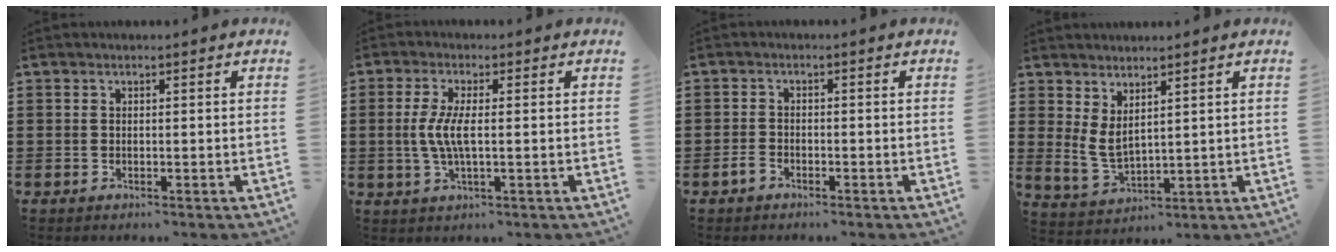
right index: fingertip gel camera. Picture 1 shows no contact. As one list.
[{"total": 4.9, "force": [-0.3, 1.2, 4.7], "torque": [-0.114, -0.009, -0.016]}, {"total": 1.8, "force": [-1.2, 1.0, 1.0], "torque": [-0.028, -0.003, -0.027]}, {"total": 3.4, "force": [1.8, 1.5, 2.4], "torque": [-0.068, -0.006, 0.031]}]